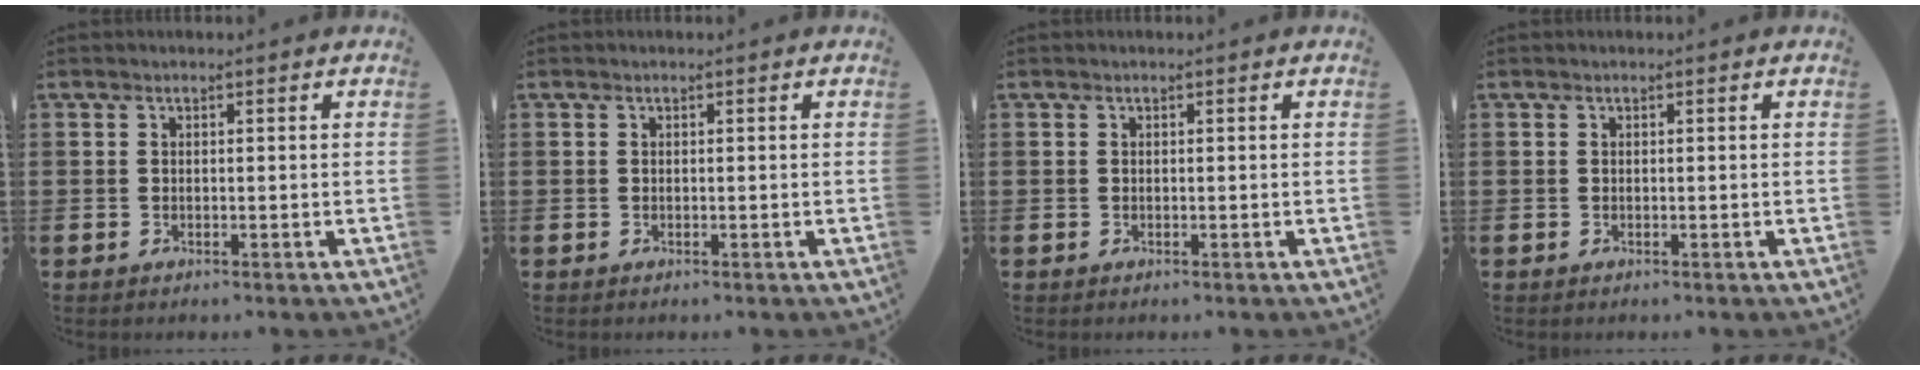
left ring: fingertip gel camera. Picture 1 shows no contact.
{"total": 0.0}
{"total": 0.0}
{"total": 0.0}